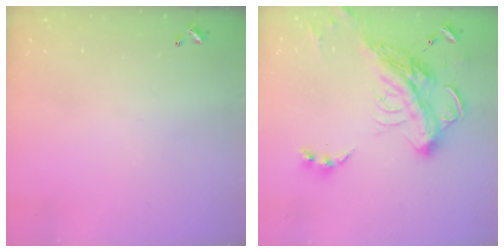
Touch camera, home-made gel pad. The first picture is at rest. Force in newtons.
{"total": 10.9, "press": 10.7, "slide": 2.2}